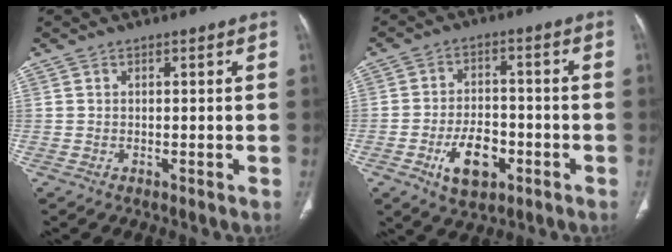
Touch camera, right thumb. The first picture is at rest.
{"total": 9.2, "force": [-3.9, 5.4, 6.4], "torque": [-0.090, 0.021, -0.059]}